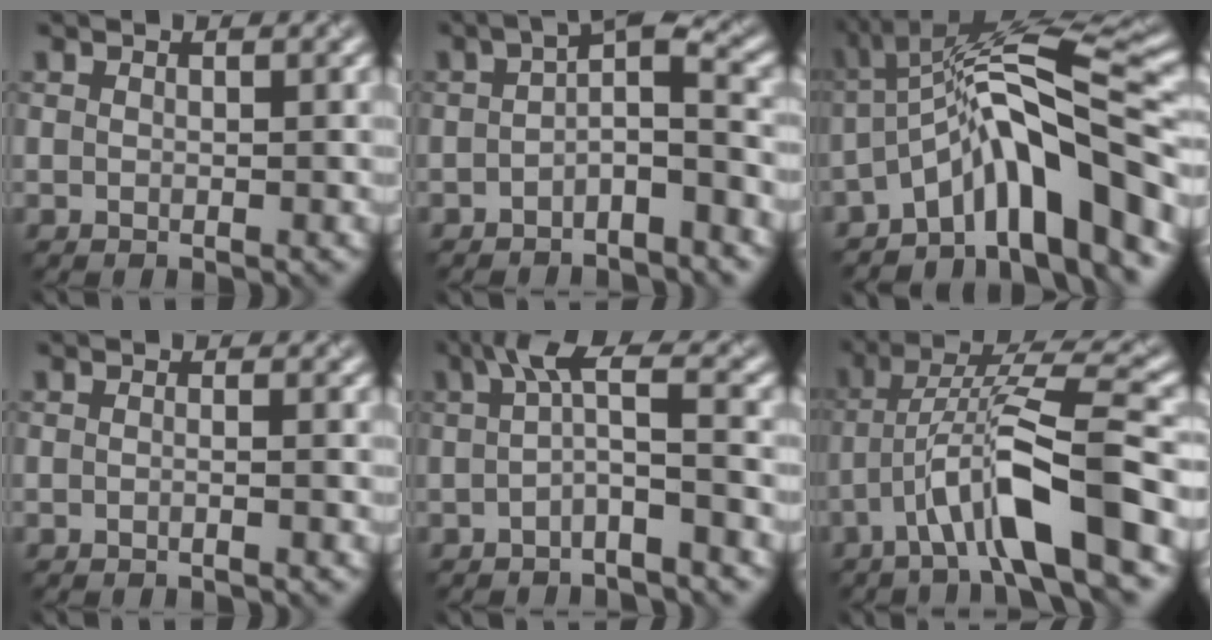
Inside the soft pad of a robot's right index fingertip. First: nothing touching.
{"total": 3.2, "force": [-1.7, 0.8, 2.7], "torque": [-0.046, 0.014, -0.036]}
{"total": 10.1, "force": [-5.1, 2.3, 8.4], "torque": [-0.119, 0.019, -0.098]}
{"total": 1.0, "force": [-0.9, 0.2, 0.5], "torque": [-0.004, -0.010, -0.024]}
{"total": 3.3, "force": [-0.8, 0.3, 3.2], "torque": [-0.058, 0.008, -0.021]}
{"total": 8.6, "force": [-4.2, 1.3, 7.4], "torque": [-0.130, 0.015, -0.077]}